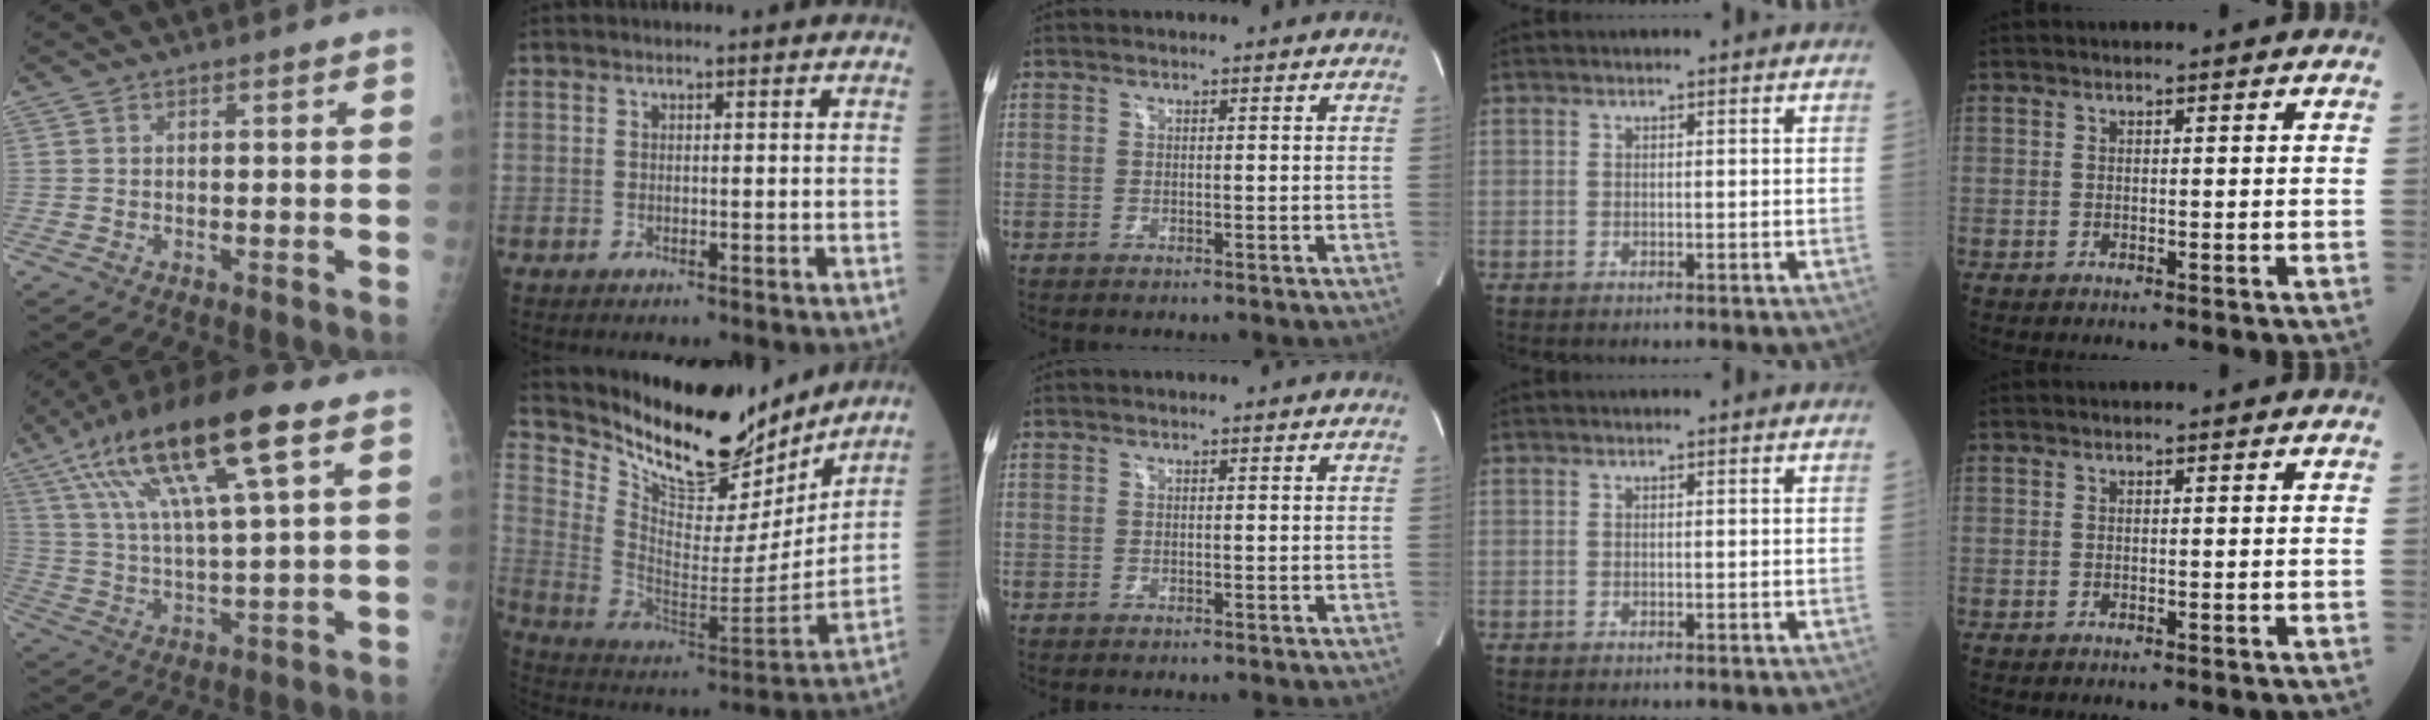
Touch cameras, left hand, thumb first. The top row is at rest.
{"thumb": {"total": 18.9, "force": [8.7, 3.7, 16.4], "torque": [-0.308, -0.002, 0.152]}, "index": {"total": 19.3, "force": [17.2, 5.4, 6.9], "torque": [-0.132, -0.038, 0.281]}}